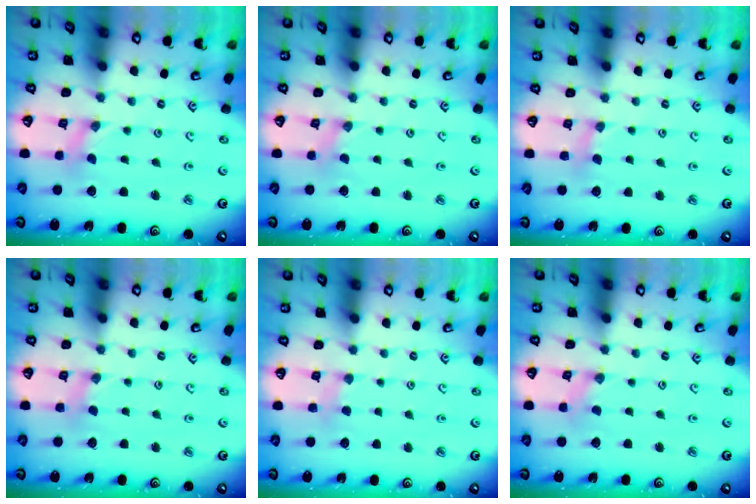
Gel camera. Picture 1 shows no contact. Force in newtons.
{"total": 0.0}
{"total": 2.7, "press": 2.7, "slide": 0.3}
{"total": 2.5, "press": 2.5, "slide": 0.4}
{"total": 2.4, "press": 2.4, "slide": 0.4}
{"total": 0.0}